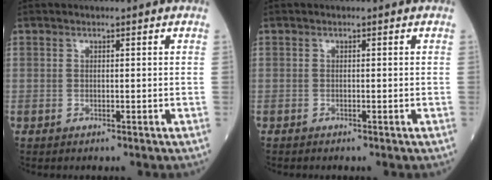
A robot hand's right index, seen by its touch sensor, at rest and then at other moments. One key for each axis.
{"total": 0.5, "fx": -0.5, "fy": 0.1, "fz": 0.1, "tx": -0.008, "ty": -0.002, "tz": -0.011}